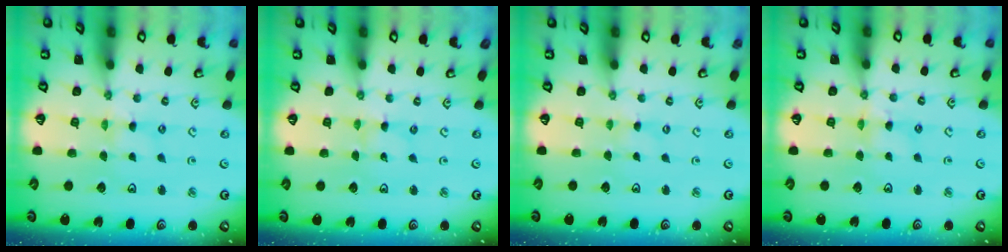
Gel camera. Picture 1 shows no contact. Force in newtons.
{"total": 0.0}
{"total": 0.0}
{"total": 3.3, "press": 3.3, "slide": 0.4}